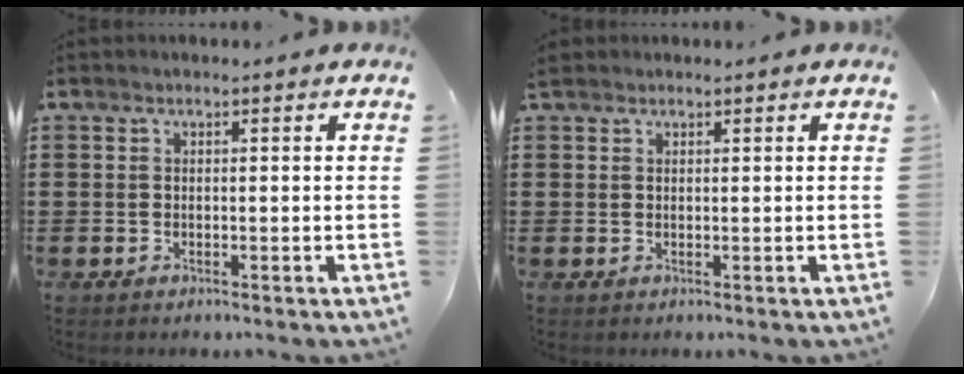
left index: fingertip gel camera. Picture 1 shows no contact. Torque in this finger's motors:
{"motor_torque": [0.40, -0.38, 0.03, 0.04]}